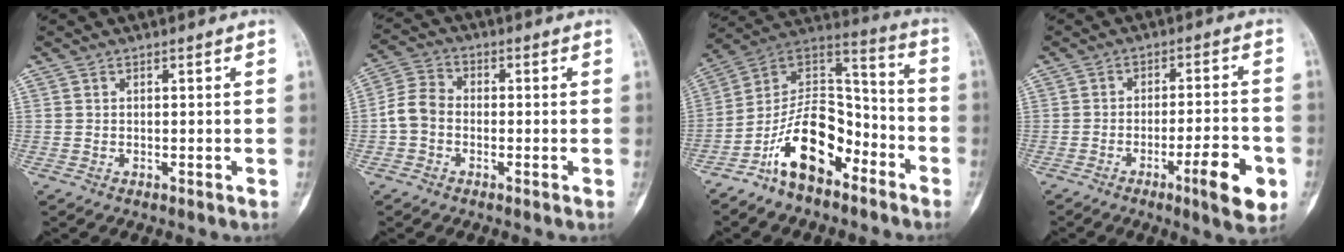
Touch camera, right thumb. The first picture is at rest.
{"total": 5.8, "force": [-1.3, 4.5, 3.4], "torque": [-0.059, 0.018, -0.038]}
{"total": 16.6, "force": [-9.1, 9.0, 10.6], "torque": [-0.158, 0.095, -0.169]}
{"total": 10.3, "force": [-4.4, 2.0, 9.1], "torque": [-0.120, 0.016, -0.062]}